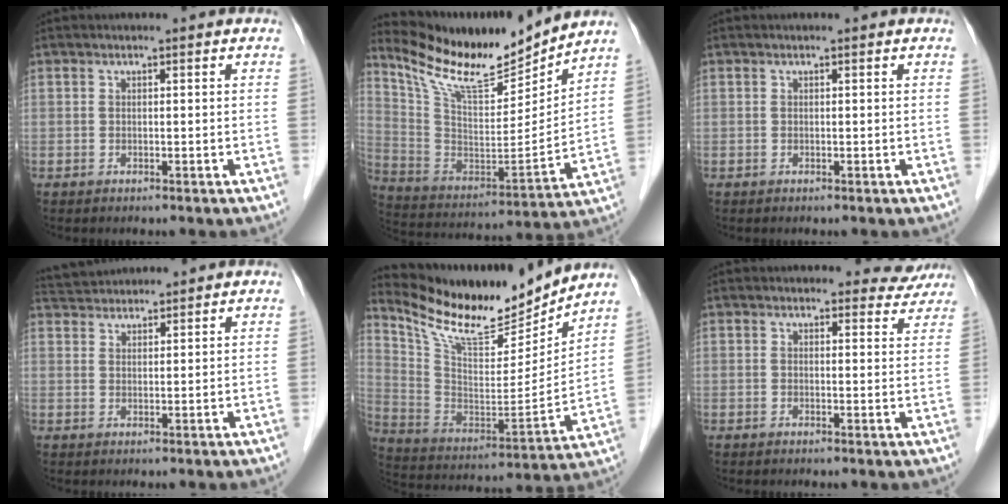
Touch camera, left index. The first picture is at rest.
{"total": 16.6, "force": [15.0, 2.0, 6.8], "torque": [-0.139, -0.020, 0.272]}
{"total": 0.0}
{"total": 5.6, "force": [5.5, 0.7, 0.8], "torque": [-0.021, 0.036, 0.097]}
{"total": 17.9, "force": [16.2, 3.0, 7.0], "torque": [-0.144, -0.029, 0.280]}
{"total": 4.5, "force": [4.2, 1.5, -0.6], "torque": [0.024, -0.019, 0.026]}